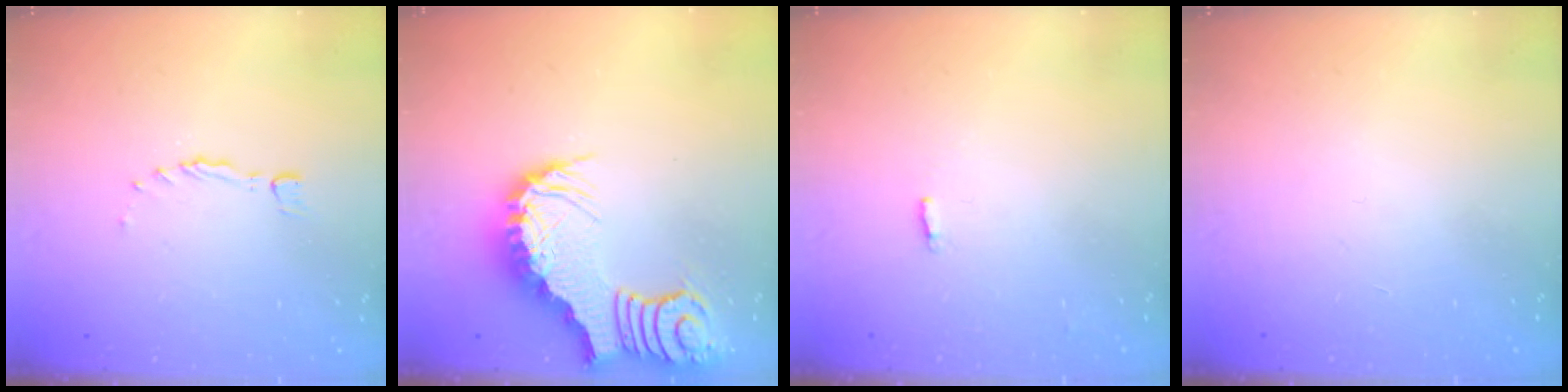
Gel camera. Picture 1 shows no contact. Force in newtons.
{"total": 3.7, "press": 3.6, "slide": 0.7}
{"total": 2.2, "press": 2.1, "slide": 0.5}
{"total": 1.4, "press": 1.4, "slide": 0.1}